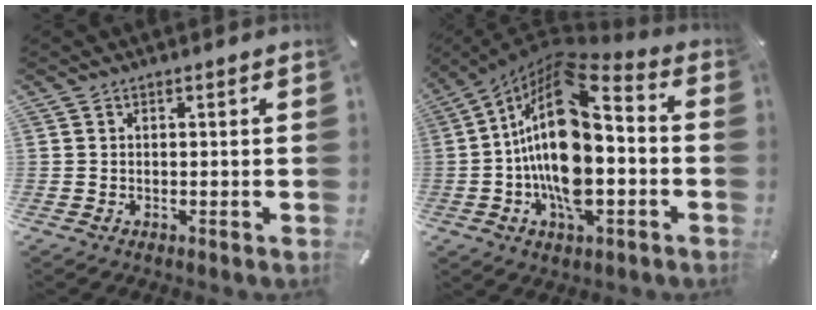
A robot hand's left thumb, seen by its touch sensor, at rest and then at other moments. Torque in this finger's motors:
{"motor_torque": [1.79, 3.22, 2.77, 0.00, 0.95]}